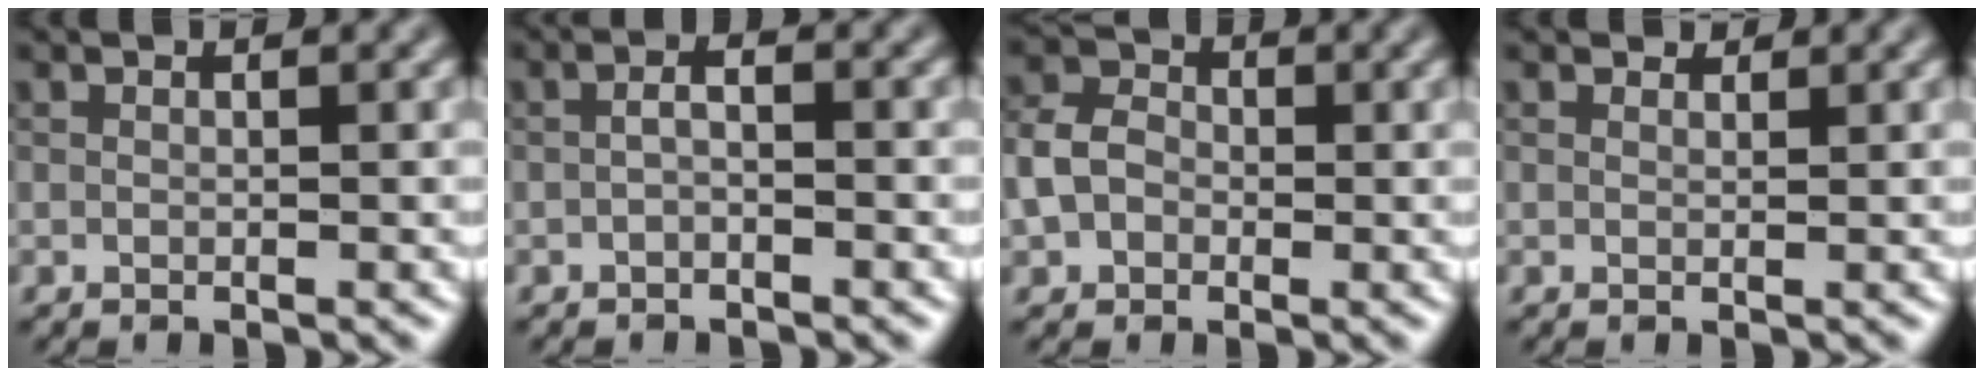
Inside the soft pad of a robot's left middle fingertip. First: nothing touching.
{"total": 1.1, "force": [-0.8, 0.0, 0.6], "torque": [-0.023, 0.001, -0.015]}
{"total": 3.4, "force": [-0.7, 2.8, 1.7], "torque": [-0.047, 0.003, -0.017]}
{"total": 1.1, "force": [1.1, 0.2, -0.1], "torque": [-0.013, -0.003, 0.013]}